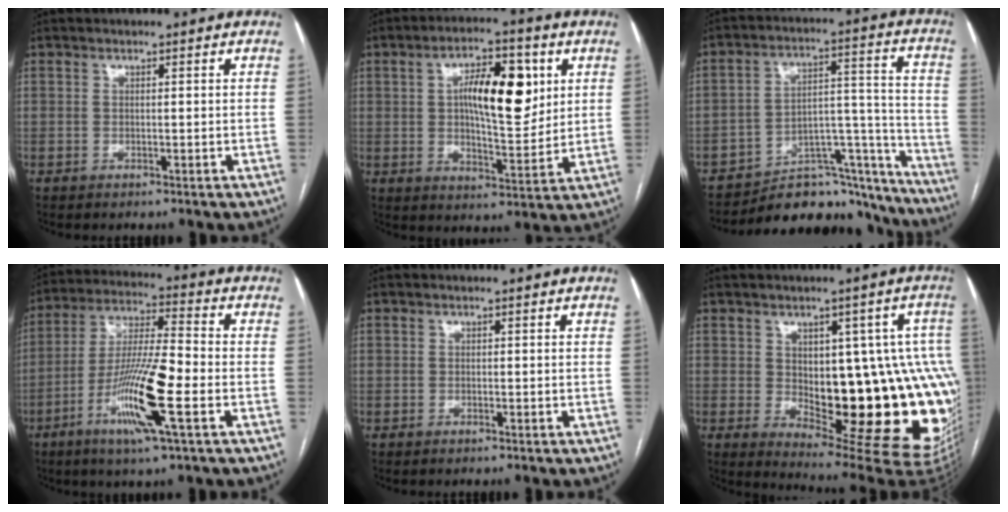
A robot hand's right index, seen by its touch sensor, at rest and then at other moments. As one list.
[{"total": 12.5, "force": [3.3, 4.3, 11.2], "torque": [-0.182, 0.013, 0.053]}, {"total": 18.9, "force": [-17.5, 6.1, 3.9], "torque": [-0.019, 0.063, -0.249]}, {"total": 13.9, "force": [-5.0, 0.6, 13.0], "torque": [-0.254, -0.013, -0.096]}, {"total": 0.0}, {"total": 21.7, "force": [-1.6, 7.8, 20.1], "torque": [-0.171, 0.017, 0.008]}]